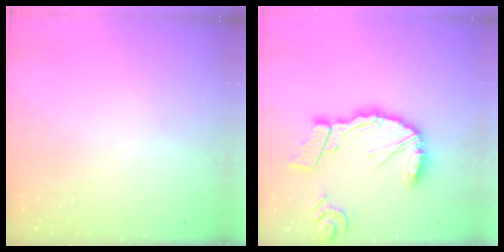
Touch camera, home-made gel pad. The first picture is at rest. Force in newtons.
{"total": 16.5, "press": 16.3, "slide": 2.9}